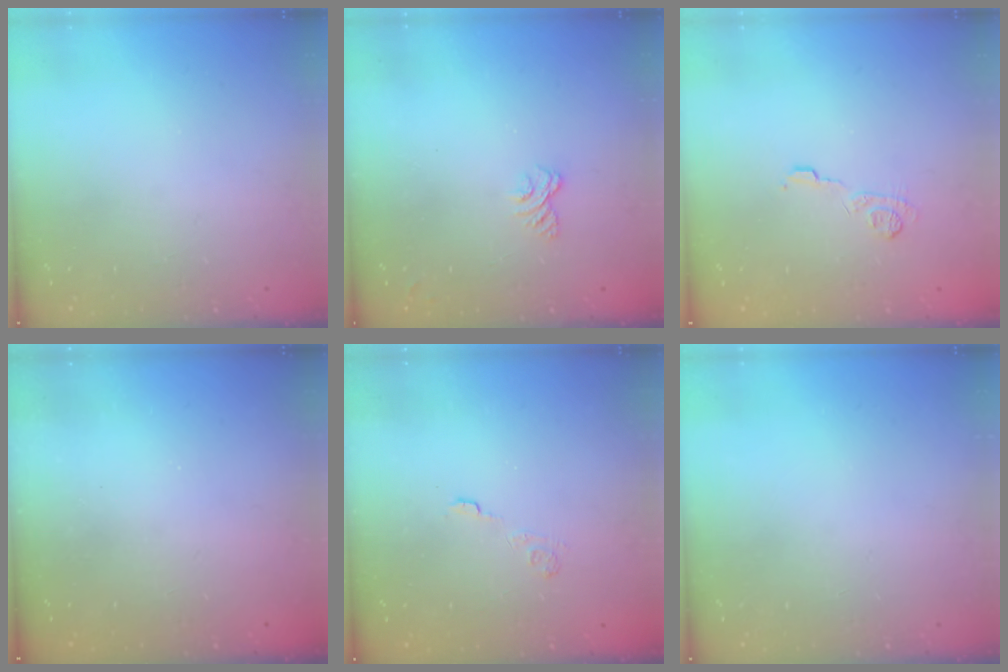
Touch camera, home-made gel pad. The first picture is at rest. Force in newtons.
{"total": 2.7, "press": 2.3, "slide": 1.4}
{"total": 7.6, "press": 7.5, "slide": 1.6}
{"total": 2.4, "press": 2.3, "slide": 0.8}
{"total": 2.2, "press": 1.7, "slide": 1.4}
{"total": 0.0}